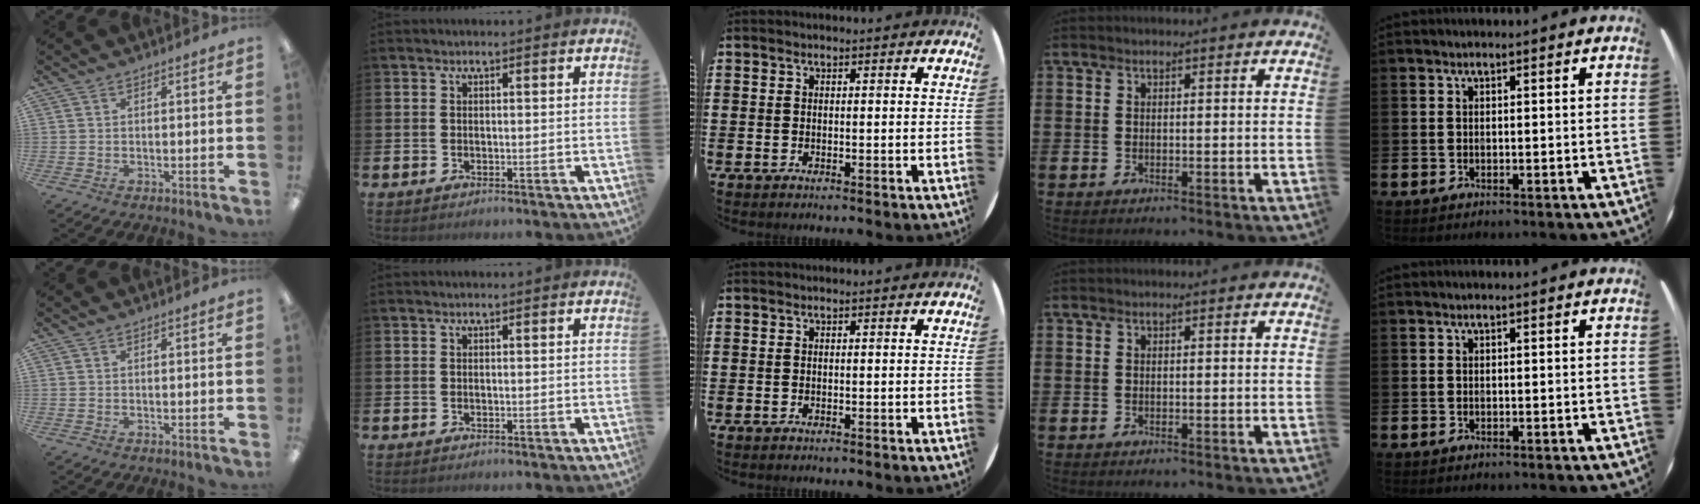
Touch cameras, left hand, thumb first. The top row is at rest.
{}